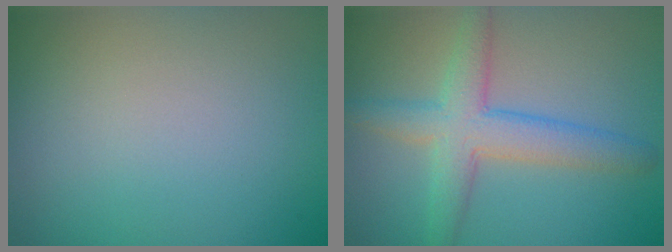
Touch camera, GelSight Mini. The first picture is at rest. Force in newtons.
{"total": 4.7, "press": 4.7, "slide": 0.3}